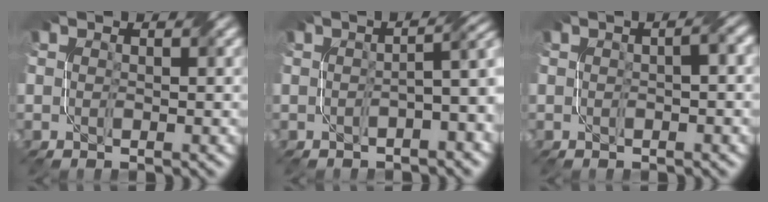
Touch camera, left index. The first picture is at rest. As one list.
[{"total": 4.5, "force": [-0.9, 1.4, 4.2], "torque": [-0.048, 0.014, -0.014]}, {"total": 1.9, "force": [0.2, 0.3, 1.8], "torque": [-0.027, 0.009, 0.000]}]